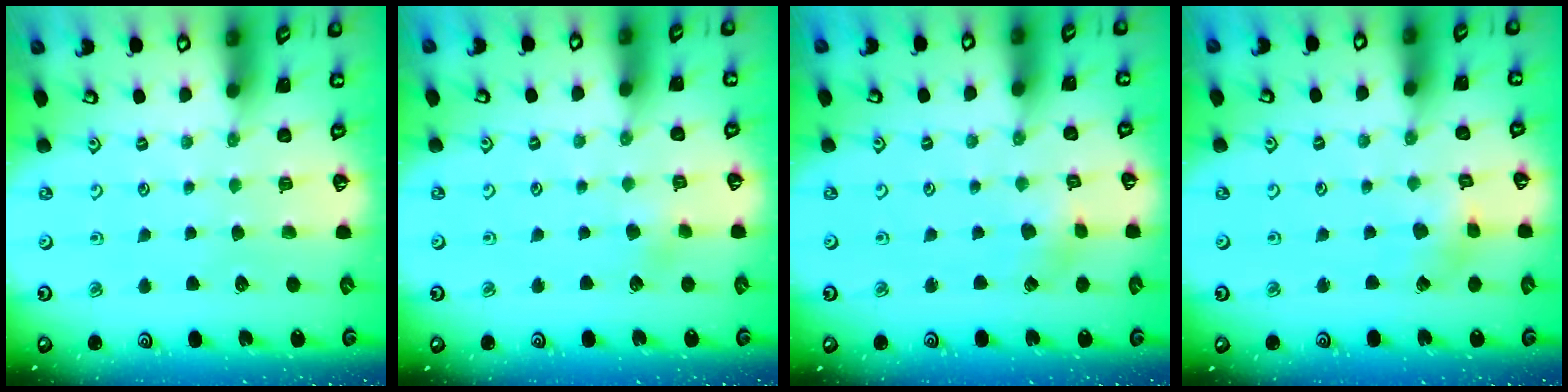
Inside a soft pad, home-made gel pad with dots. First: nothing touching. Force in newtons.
{"total": 3.2, "press": 3.0, "slide": 0.9}
{"total": 2.6, "press": 2.6, "slide": 0.3}
{"total": 2.9, "press": 2.9, "slide": 0.3}